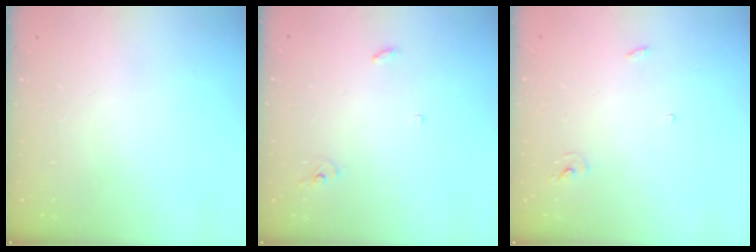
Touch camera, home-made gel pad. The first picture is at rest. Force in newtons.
{"total": 2.9, "press": 2.9, "slide": 0.2}
{"total": 2.4, "press": 2.4, "slide": 0.1}